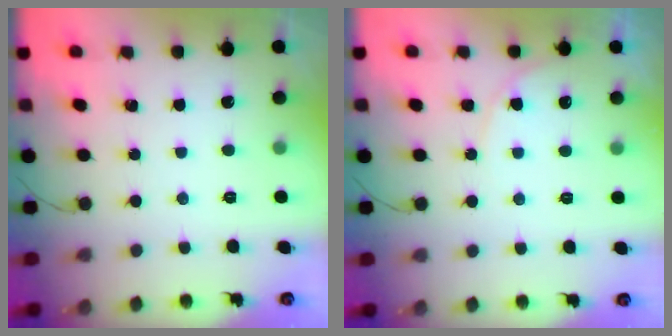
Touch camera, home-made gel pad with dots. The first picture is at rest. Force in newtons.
{"total": 6.9, "press": 6.9, "slide": 0.6}